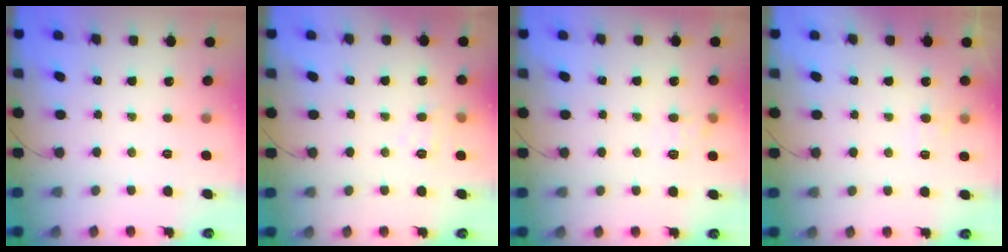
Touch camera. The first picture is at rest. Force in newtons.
{"total": 4.8, "press": 4.6, "slide": 1.2}
{"total": 6.7, "press": 6.5, "slide": 1.5}
{"total": 3.2, "press": 2.8, "slide": 1.6}